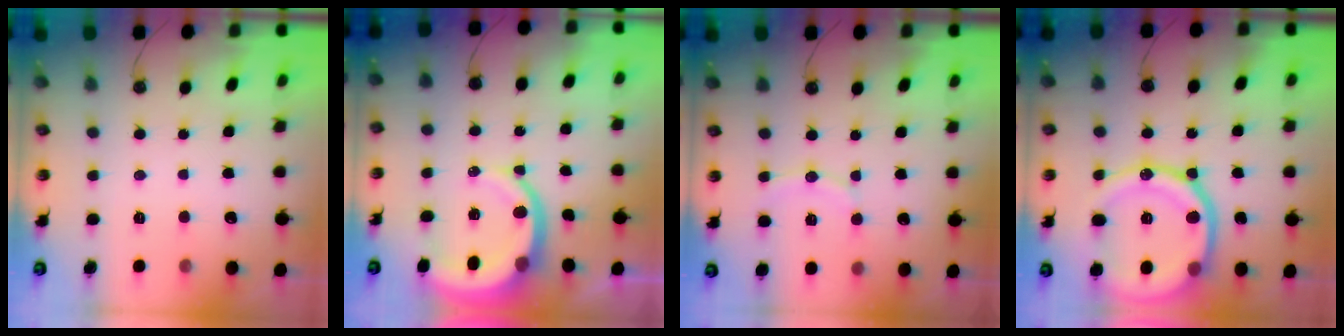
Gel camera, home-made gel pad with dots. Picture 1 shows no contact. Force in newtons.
{"total": 10.6, "press": 10.5, "slide": 1.2}
{"total": 8.4, "press": 7.9, "slide": 2.7}
{"total": 23.0, "press": 22.9, "slide": 2.7}